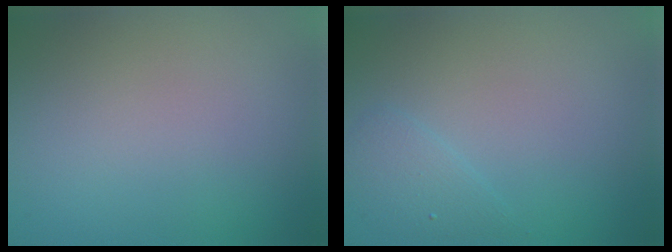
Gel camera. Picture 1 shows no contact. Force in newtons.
{"total": 1.5, "press": 1.5, "slide": 0.1}